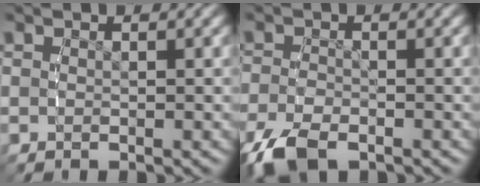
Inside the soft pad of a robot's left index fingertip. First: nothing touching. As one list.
[{"total": 3.1, "force": [-2.3, 1.2, 1.7], "torque": [-0.047, -0.014, -0.036]}]